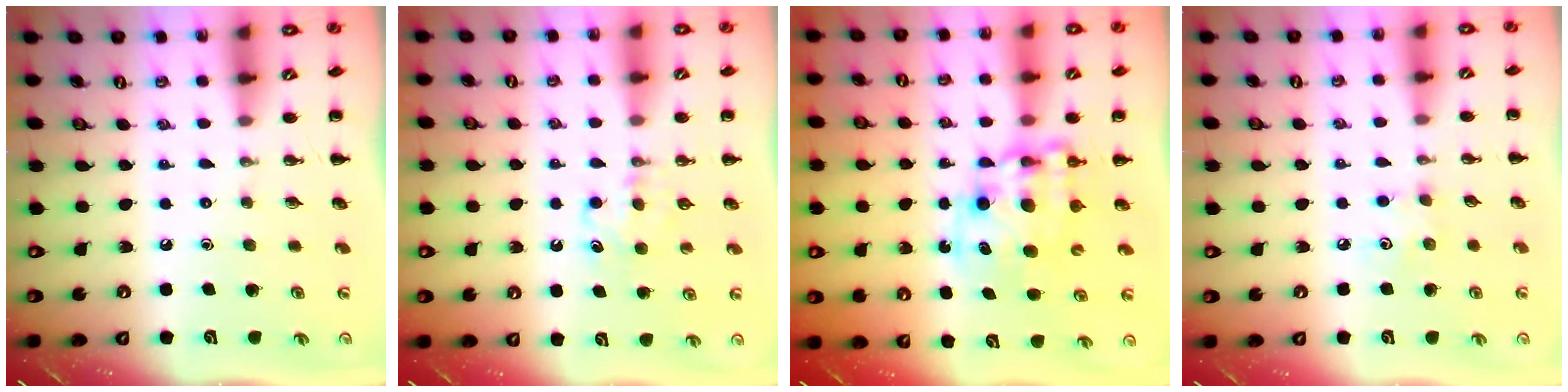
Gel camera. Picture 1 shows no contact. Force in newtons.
{"total": 5.2, "press": 5.0, "slide": 1.6}
{"total": 11.1, "press": 10.7, "slide": 2.8}
{"total": 4.0, "press": 3.9, "slide": 1.1}